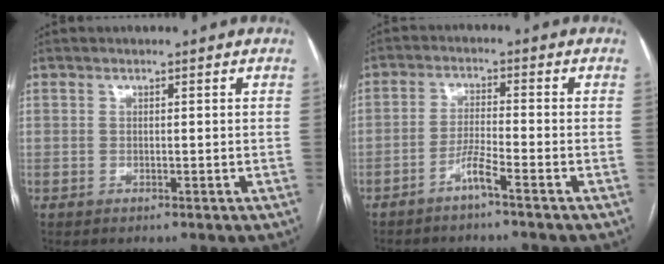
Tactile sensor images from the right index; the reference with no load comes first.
{"total": 3.6, "force": [-2.5, -0.5, 2.5], "torque": [-0.053, 0.000, -0.052]}